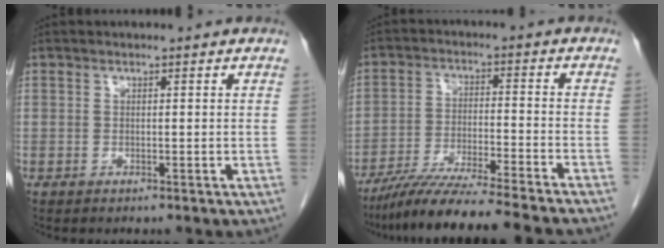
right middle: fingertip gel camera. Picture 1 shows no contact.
{"total": 15.5, "force": [-13.4, -1.0, 7.6], "torque": [-0.115, -0.032, -0.218]}